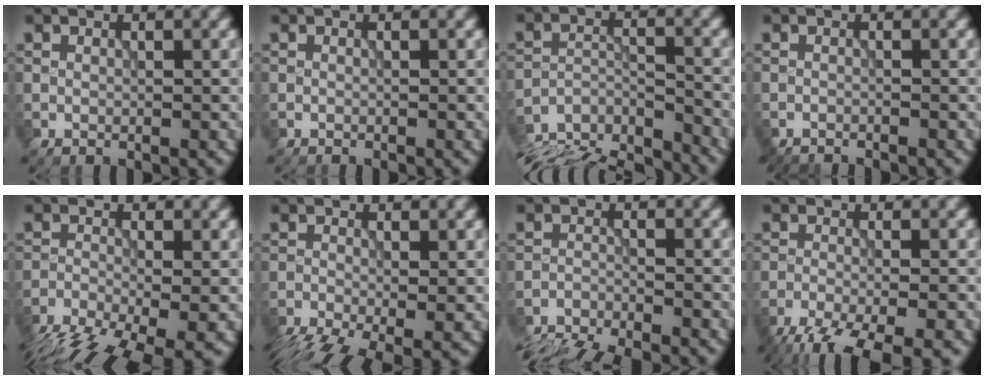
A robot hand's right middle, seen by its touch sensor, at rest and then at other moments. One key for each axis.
{"total": 0.5, "fx": -0.5, "fy": 0.0, "fz": 0.0, "tx": 0.004, "ty": -0.003, "tz": -0.010}
{"total": 11.9, "fx": -11.2, "fy": 3.0, "fz": 2.8, "tx": -0.047, "ty": -0.015, "tz": -0.159}
{"total": 2.1, "fx": -2.1, "fy": 0.2, "fz": 0.3, "tx": 0.000, "ty": -0.009, "tz": -0.036}
{"total": 9.4, "fx": -7.0, "fy": 2.9, "fz": 5.6, "tx": -0.122, "ty": -0.043, "tz": -0.117}
{"total": 6.7, "fx": -4.3, "fy": 2.2, "fz": 4.8, "tx": -0.094, "ty": -0.030, "tz": -0.076}
{"total": 10.4, "fx": -9.9, "fy": 2.1, "fz": 2.3, "tx": -0.036, "ty": -0.022, "tz": -0.152}
{"total": 8.1, "fx": -6.2, "fy": 1.8, "fz": 4.9, "tx": -0.084, "ty": -0.033, "tz": -0.104}